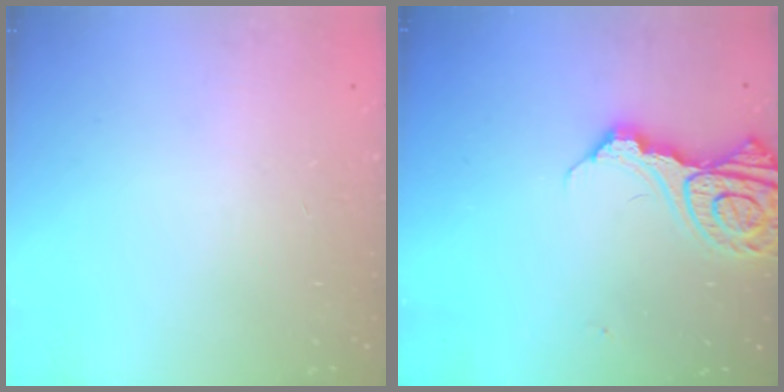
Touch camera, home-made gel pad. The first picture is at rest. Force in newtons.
{"total": 15.1, "press": 15.0, "slide": 1.7}